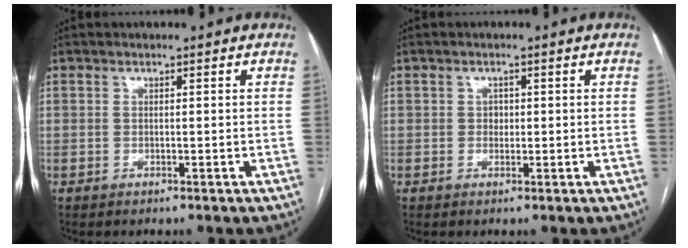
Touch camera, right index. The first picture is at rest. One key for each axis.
{"total": 1.2, "fx": 0.0, "fy": 1.0, "fz": 0.6, "tx": -0.006, "ty": 0.003, "tz": 0.001}